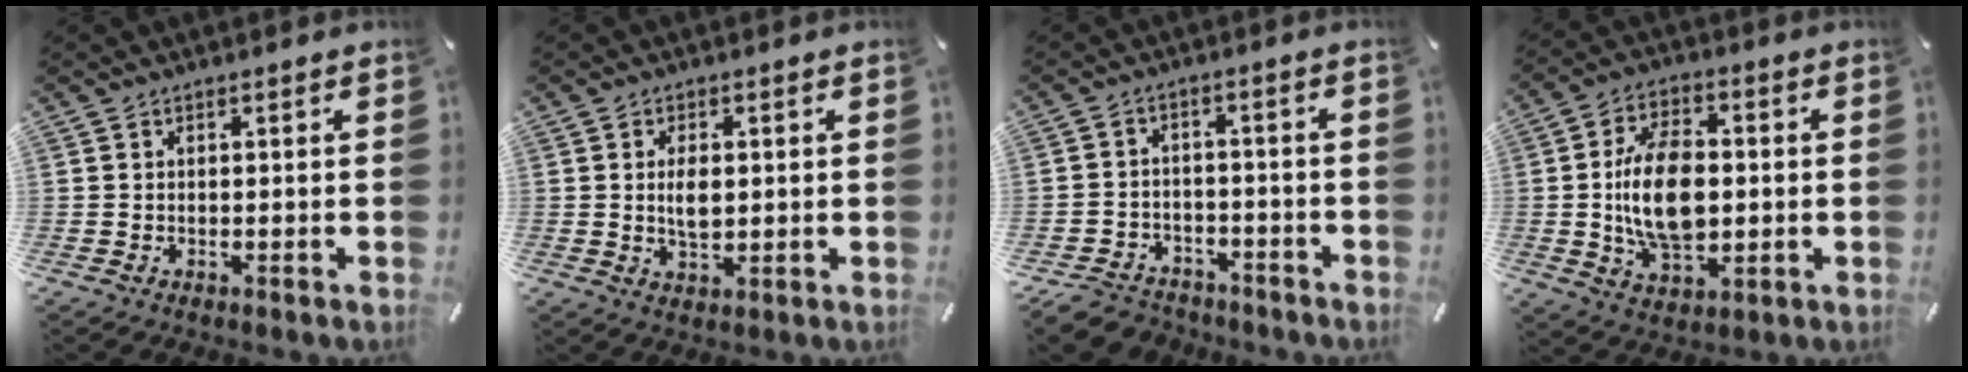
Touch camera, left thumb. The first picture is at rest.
{"total": 4.7, "force": [0.5, 2.6, 3.9], "torque": [-0.071, -0.004, 0.003]}
{"total": 5.7, "force": [-4.4, 3.3, 1.3], "torque": [-0.032, 0.021, -0.086]}
{"total": 14.7, "force": [-0.4, 9.0, 11.6], "torque": [-0.231, -0.003, -0.011]}